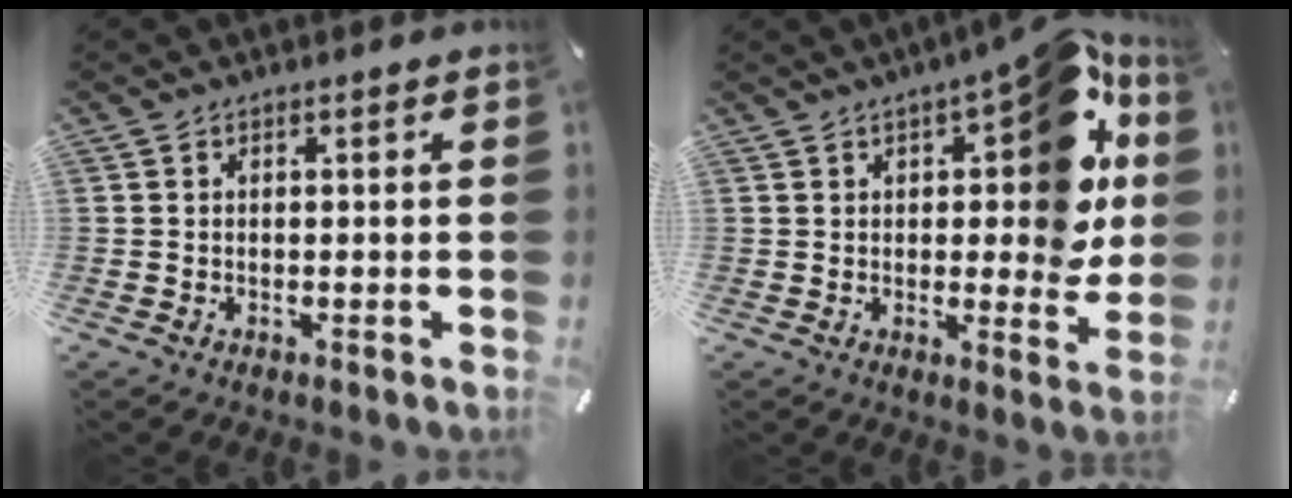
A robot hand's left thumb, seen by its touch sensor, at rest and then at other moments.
{"total": 18.6, "force": [6.1, 8.0, 15.6], "torque": [-0.181, -0.032, 0.091]}